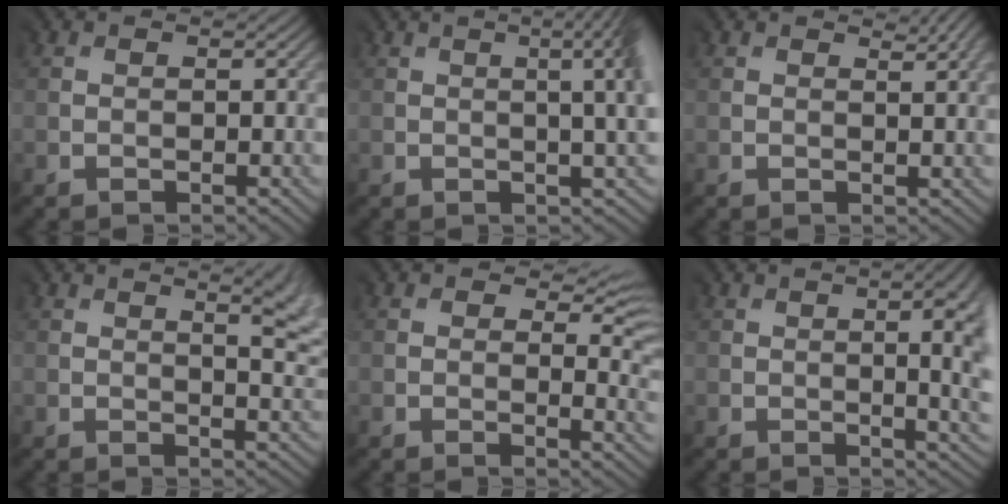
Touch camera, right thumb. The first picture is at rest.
{"total": 7.1, "force": [0.8, 2.1, 6.7], "torque": [-0.049, 0.023, -0.001]}
{"total": 2.7, "force": [1.4, 0.4, 2.3], "torque": [-0.032, 0.004, 0.022]}
{"total": 5.7, "force": [2.4, 1.5, 4.9], "torque": [-0.049, 0.009, 0.030]}
{"total": 6.1, "force": [2.2, 3.1, 4.8], "torque": [-0.069, -0.010, 0.035]}
{"total": 9.3, "force": [0.1, 3.7, 8.5], "torque": [-0.078, 0.008, -0.001]}